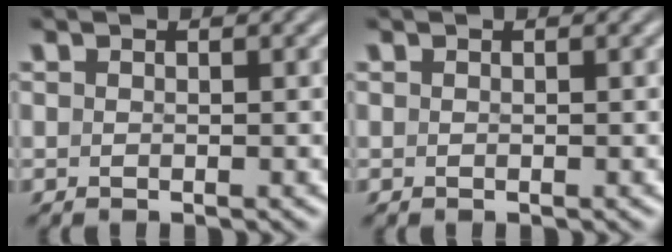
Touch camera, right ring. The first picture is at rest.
{"total": 0.0}